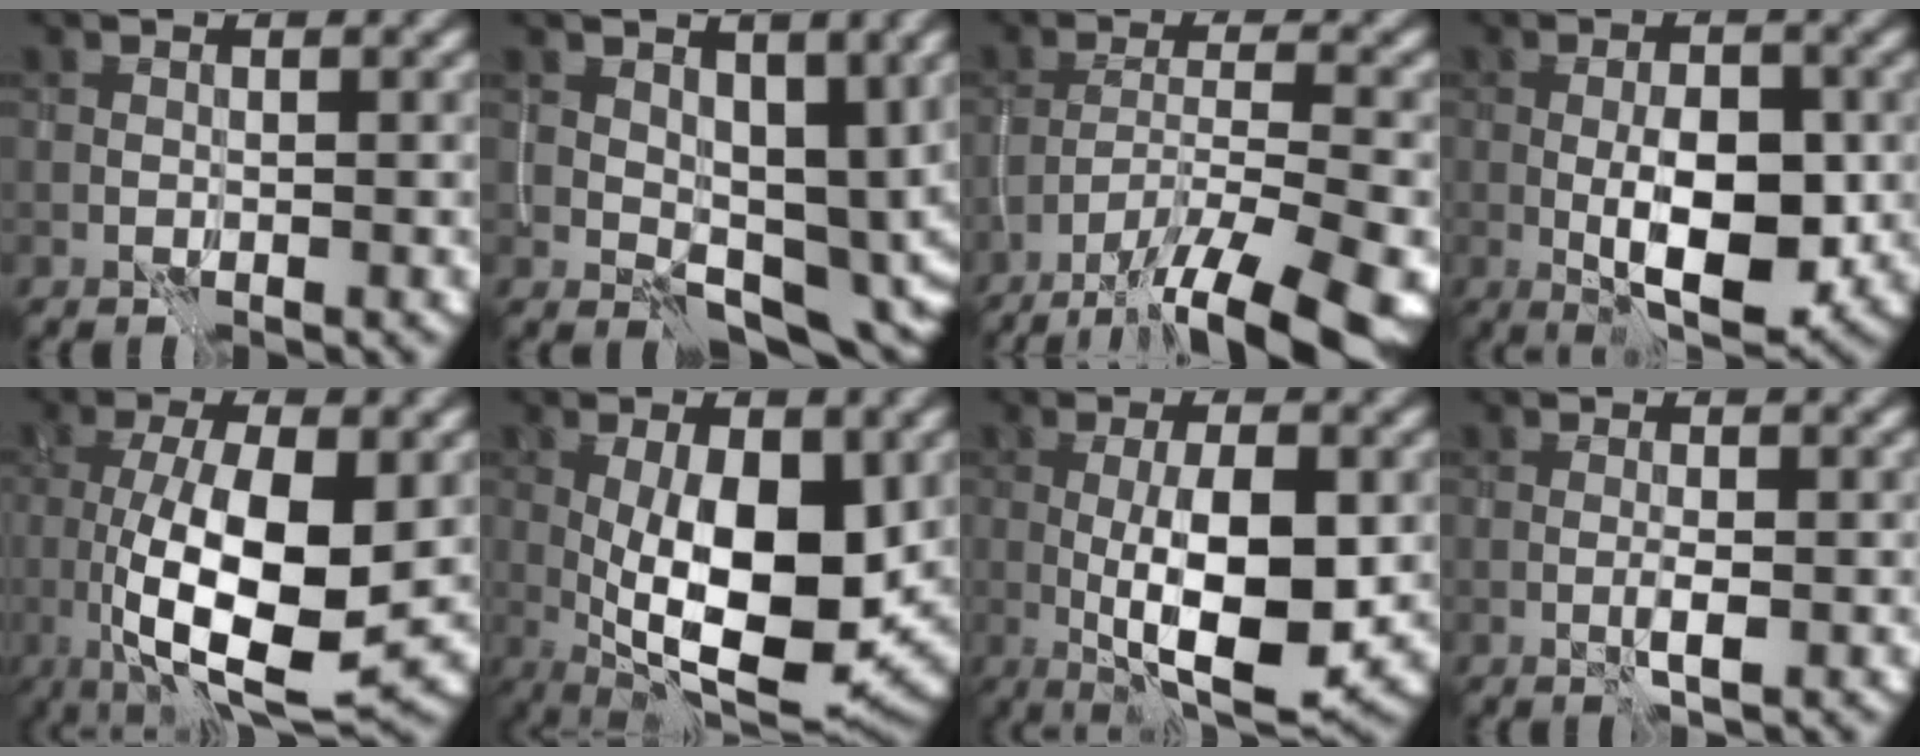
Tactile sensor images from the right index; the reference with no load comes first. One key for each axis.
{"total": 6.0, "fx": 1.5, "fy": 3.7, "fz": 4.6, "tx": -0.065, "ty": -0.014, "tz": 0.027}
{"total": 10.8, "fx": -7.7, "fy": 2.2, "fz": 7.2, "tx": -0.119, "ty": -0.019, "tz": -0.119}
{"total": 7.3, "fx": -1.2, "fy": 3.1, "fz": 6.5, "tx": -0.106, "ty": -0.002, "tz": -0.019}
{"total": 11.0, "fx": -0.8, "fy": 3.8, "fz": 10.3, "tx": -0.186, "ty": -0.018, "tz": -0.009}
{"total": 10.8, "fx": -0.3, "fy": 4.3, "fz": 9.9, "tx": -0.166, "ty": -0.013, "tz": -0.001}
{"total": 8.8, "fx": -1.1, "fy": 2.6, "fz": 8.3, "tx": -0.141, "ty": -0.009, "tz": -0.013}
{"total": 1.1, "fx": -0.2, "fy": 0.0, "fz": 1.1, "tx": -0.024, "ty": -0.001, "tz": -0.006}